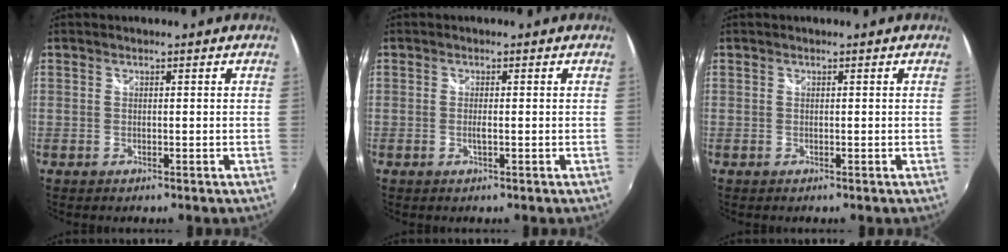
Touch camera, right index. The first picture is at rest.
{"total": 1.2, "force": [-0.2, 0.0, 1.2], "torque": [-0.023, -0.001, -0.005]}
{"total": 0.0}